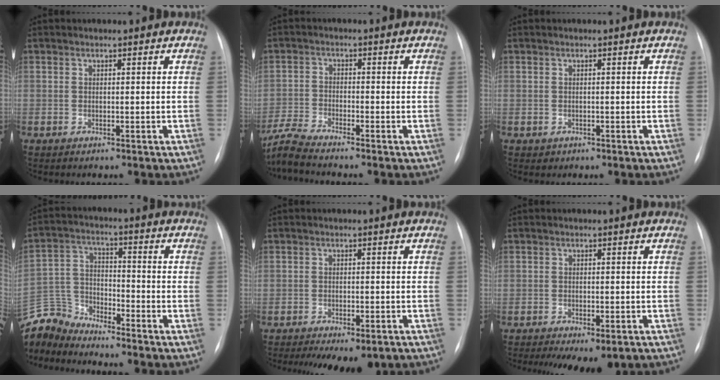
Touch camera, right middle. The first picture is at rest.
{"total": 5.4, "force": [-5.0, -1.0, 1.5], "torque": [-0.040, -0.019, -0.102]}
{"total": 0.6, "force": [-0.2, 0.6, 0.0], "torque": [-0.004, 0.000, 0.001]}
{"total": 8.7, "force": [-8.6, 1.0, 0.0], "torque": [-0.009, 0.012, -0.175]}
{"total": 8.3, "force": [-5.8, 3.4, 4.8], "torque": [-0.065, -0.004, -0.077]}
{"total": 6.8, "force": [-4.5, 2.8, 4.2], "torque": [-0.057, -0.007, -0.061]}